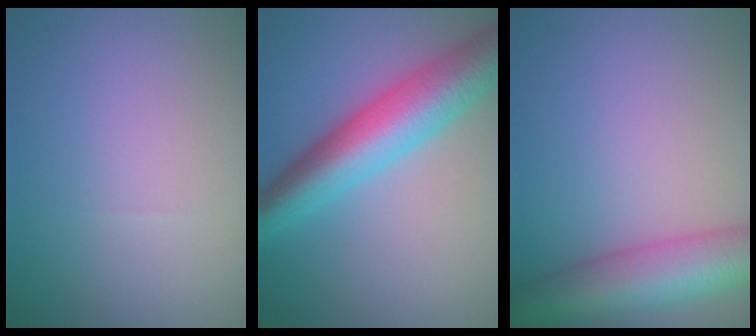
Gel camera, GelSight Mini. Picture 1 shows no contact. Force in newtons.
{"total": 7.5, "press": 7.5, "slide": 0.2}
{"total": 8.2, "press": 8.2, "slide": 0.3}